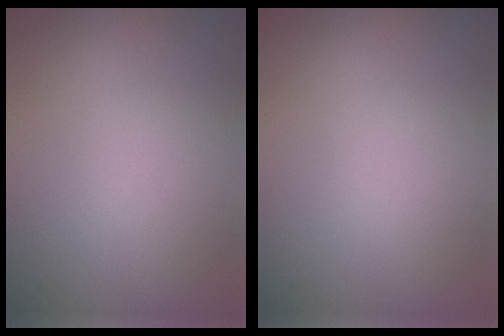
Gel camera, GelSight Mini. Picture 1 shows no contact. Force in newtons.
{"total": 0.0}